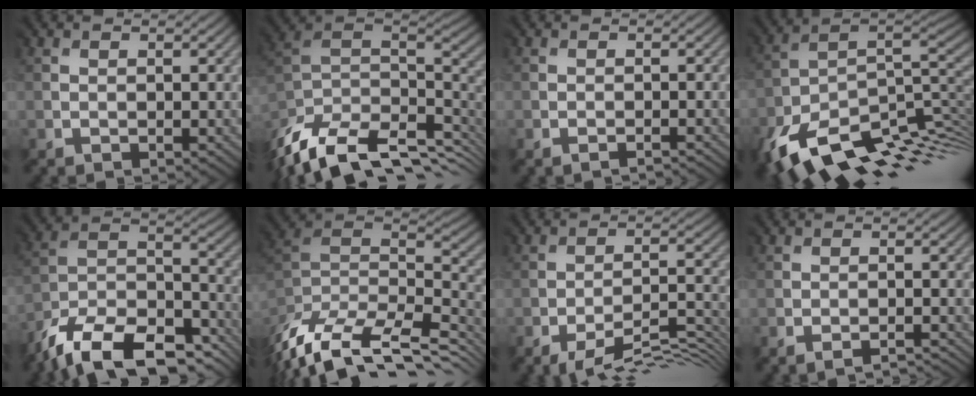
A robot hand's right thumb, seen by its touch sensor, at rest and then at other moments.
{"total": 11.6, "force": [-6.7, 5.4, 7.8], "torque": [-0.212, -0.026, -0.102]}
{"total": 1.7, "force": [-1.1, -1.0, -0.8], "torque": [0.010, 0.002, -0.022]}
{"total": 12.5, "force": [-6.3, 5.5, 9.3], "torque": [-0.185, -0.027, -0.102]}
{"total": 16.8, "force": [-14.3, 5.8, 6.6], "torque": [-0.159, -0.046, -0.215]}
{"total": 10.4, "force": [-7.6, 4.0, 5.8], "torque": [-0.168, -0.015, -0.117]}
{"total": 6.9, "force": [-5.8, 1.0, 3.6], "torque": [-0.060, -0.004, -0.095]}
{"total": 2.2, "force": [-1.8, -1.0, -0.7], "torque": [0.007, 0.001, -0.035]}